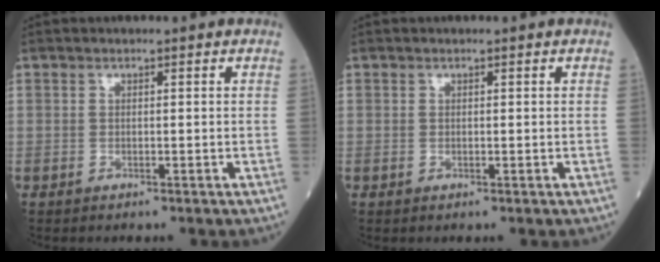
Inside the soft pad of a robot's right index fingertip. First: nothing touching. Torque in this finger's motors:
{"motor_torque": [-0.12, -0.12, -0.06, 0.01]}